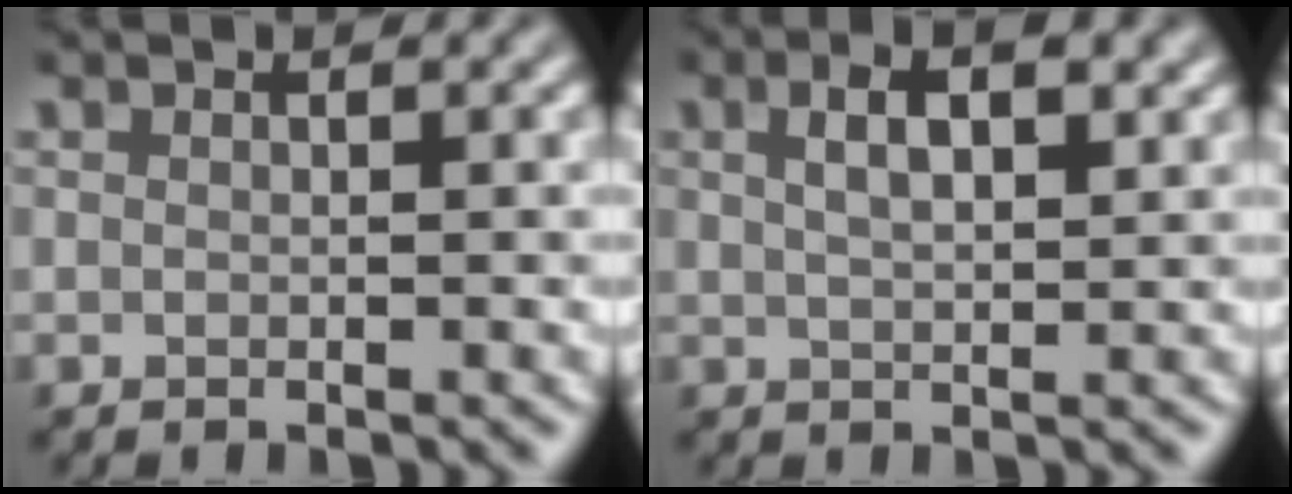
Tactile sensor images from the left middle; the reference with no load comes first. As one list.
[{"total": 3.9, "force": [1.7, 1.4, 3.2], "torque": [-0.057, 0.010, 0.025]}]